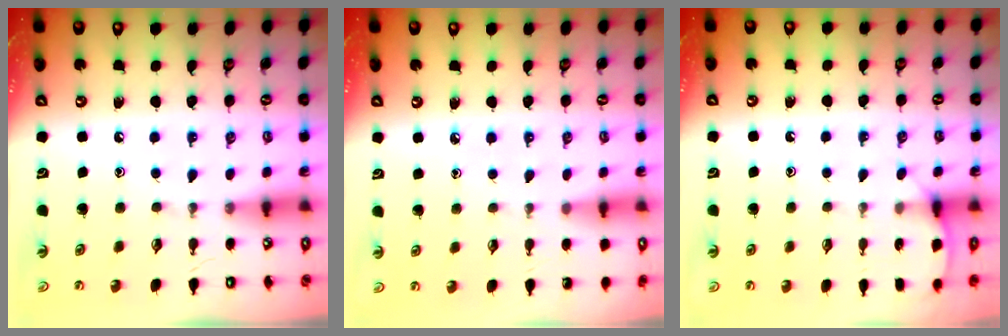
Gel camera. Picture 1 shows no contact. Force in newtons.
{"total": 3.8, "press": 3.8, "slide": 0.2}
{"total": 6.8, "press": 6.8, "slide": 0.7}